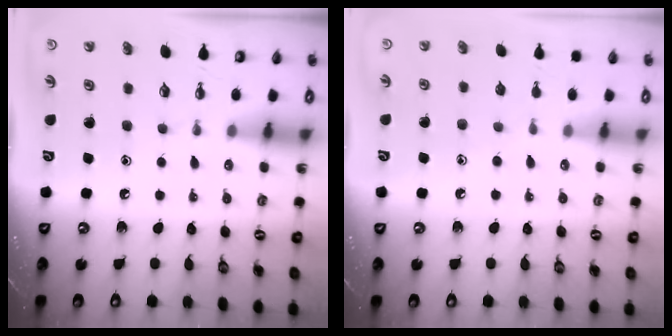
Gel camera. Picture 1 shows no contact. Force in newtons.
{"total": 7.3, "press": 7.2, "slide": 0.6}